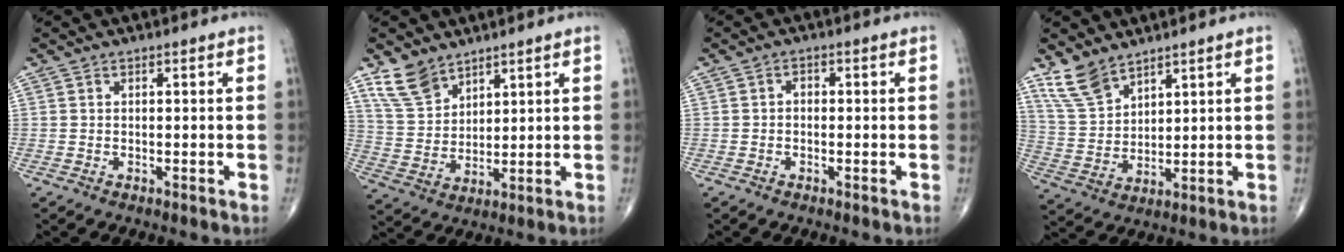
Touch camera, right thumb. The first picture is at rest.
{"total": 8.0, "force": [5.9, 4.5, 3.0], "torque": [-0.045, -0.027, 0.128]}
{"total": 1.3, "force": [-0.2, 1.0, 0.9], "torque": [-0.004, 0.006, -0.008]}
{"total": 8.0, "force": [6.3, 3.7, 3.4], "torque": [-0.060, -0.028, 0.139]}